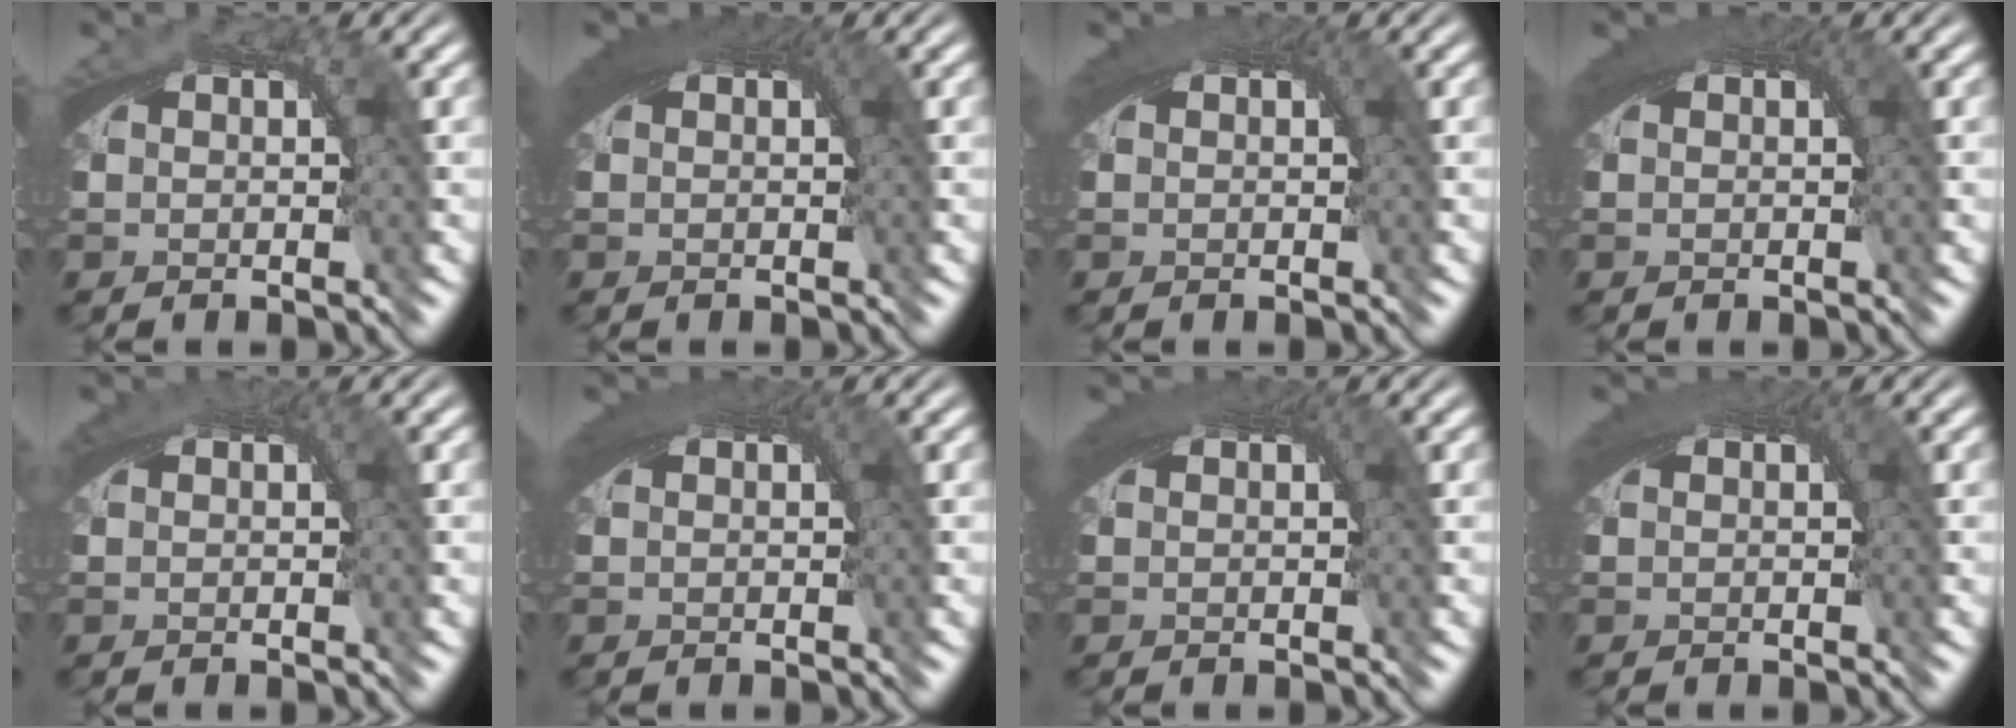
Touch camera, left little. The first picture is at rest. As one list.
[{"total": 3.7, "force": [1.0, 1.9, 3.0], "torque": [-0.047, -0.006, 0.017]}, {"total": 2.3, "force": [0.6, 1.3, 1.8], "torque": [-0.029, -0.005, 0.010]}, {"total": 2.6, "force": [0.7, 1.5, 2.0], "torque": [-0.033, -0.005, 0.011]}, {"total": 1.3, "force": [0.4, 0.9, 0.9], "torque": [-0.015, -0.004, 0.006]}, {"total": 3.0, "force": [0.7, 1.6, 2.4], "torque": [-0.039, -0.005, 0.013]}, {"total": 3.0, "force": [0.7, 1.7, 2.4], "torque": [-0.039, -0.006, 0.013]}, {"total": 2.6, "force": [0.7, 1.5, 2.0], "torque": [-0.033, -0.006, 0.012]}]